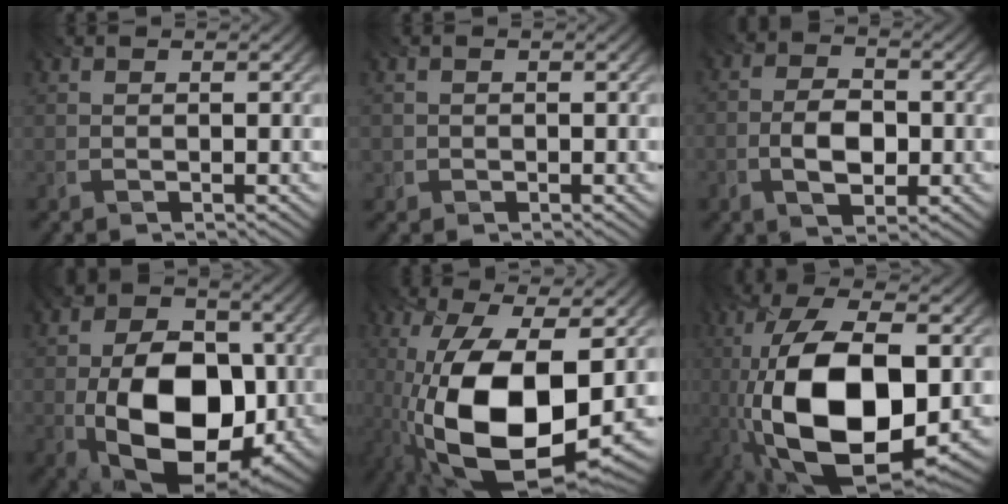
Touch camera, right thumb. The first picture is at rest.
{"total": 0.9, "force": [-0.1, 0.9, 0.0], "torque": [-0.001, 0.002, -0.003]}
{"total": 4.9, "force": [-2.6, 2.6, 3.3], "torque": [-0.052, -0.008, -0.058]}
{"total": 18.0, "force": [-4.2, 11.5, 13.2], "torque": [-0.180, -0.007, -0.090]}
{"total": 18.6, "force": [-4.8, 9.2, 15.5], "torque": [-0.305, -0.035, -0.078]}
{"total": 16.9, "force": [-4.7, 8.5, 13.9], "torque": [-0.264, -0.022, -0.085]}